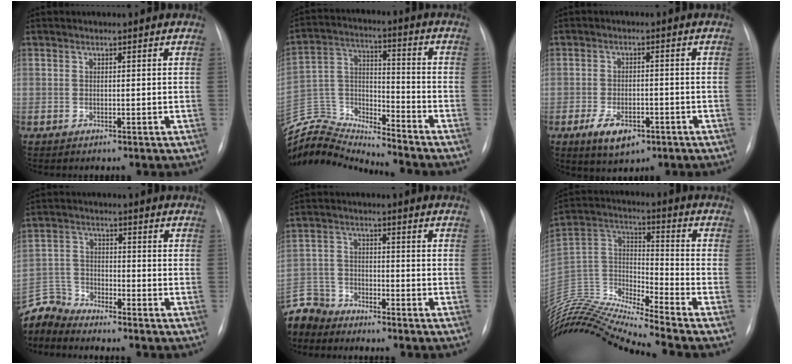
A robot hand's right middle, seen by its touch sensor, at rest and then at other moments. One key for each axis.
{"total": 17.3, "fx": -17.1, "fy": 0.7, "fz": 2.1, "tx": -0.047, "ty": 0.045, "tz": -0.303}
{"total": 5.7, "fx": -2.9, "fy": 2.8, "fz": 4.0, "tx": -0.077, "ty": -0.005, "tz": -0.039}
{"total": 6.5, "fx": -6.5, "fy": 0.2, "fz": -0.8, "tx": 0.010, "ty": 0.006, "tz": -0.130}
{"total": 8.7, "fx": -7.9, "fy": 3.5, "fz": 0.4, "tx": -0.019, "ty": 0.004, "tz": -0.155}
{"total": 20.4, "fx": -19.1, "fy": -1.7, "fz": 6.8, "tx": -0.146, "ty": 0.015, "tz": -0.348}